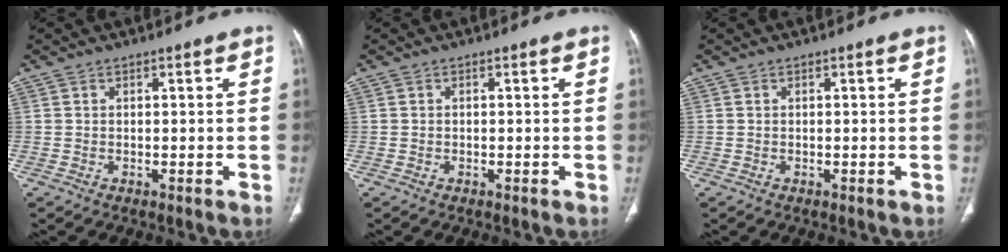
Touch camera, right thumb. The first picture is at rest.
{"total": 0.0}
{"total": 0.0}